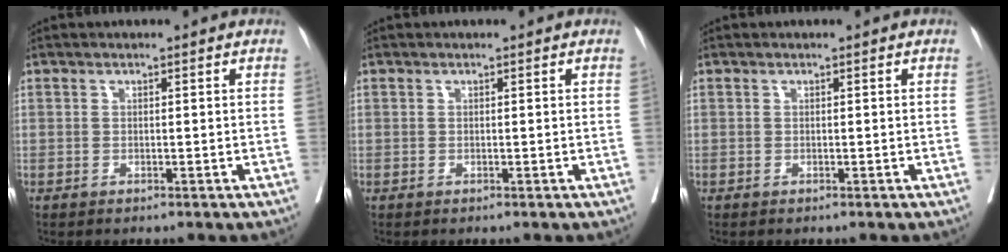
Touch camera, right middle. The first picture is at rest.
{"total": 0.0}
{"total": 0.0}